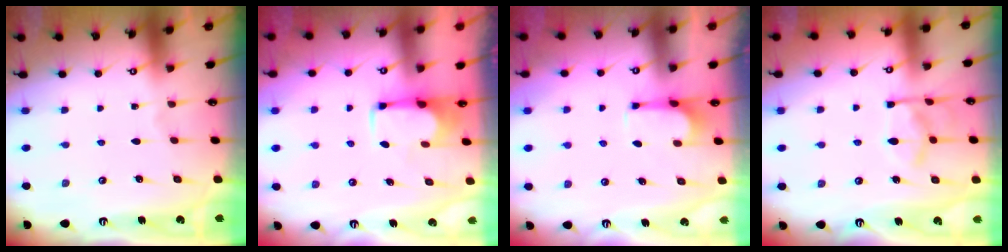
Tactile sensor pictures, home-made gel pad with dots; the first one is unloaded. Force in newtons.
{"total": 1.9, "press": 1.8, "slide": 0.8}
{"total": 1.2, "press": 0.7, "slide": 1.0}
{"total": 9.8, "press": 9.8, "slide": 0.5}